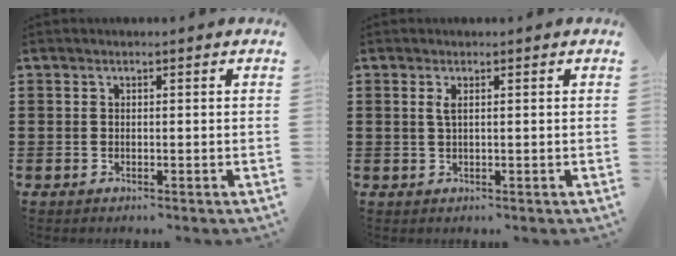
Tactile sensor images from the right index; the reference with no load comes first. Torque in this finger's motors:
{"motor_torque": [0.04, -0.02, 0.01, 0.03]}